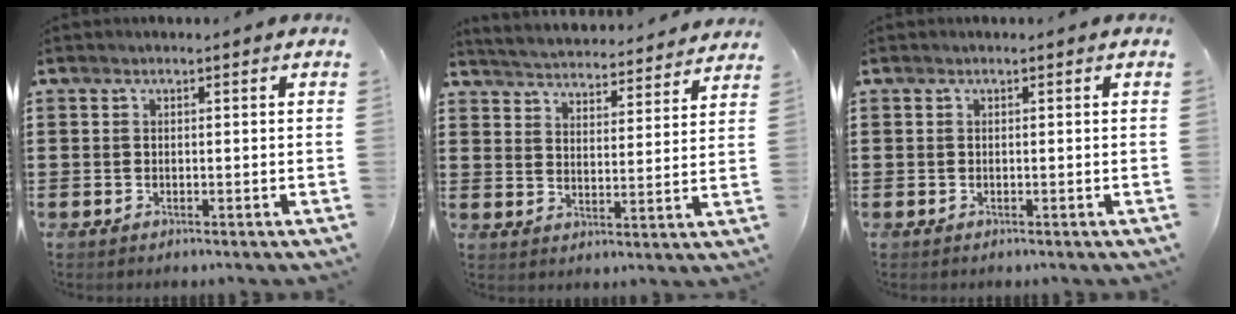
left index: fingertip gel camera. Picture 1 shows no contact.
{"total": 4.2, "force": [4.2, -0.4, -0.1], "torque": [-0.023, -0.038, 0.068]}
{"total": 0.0}